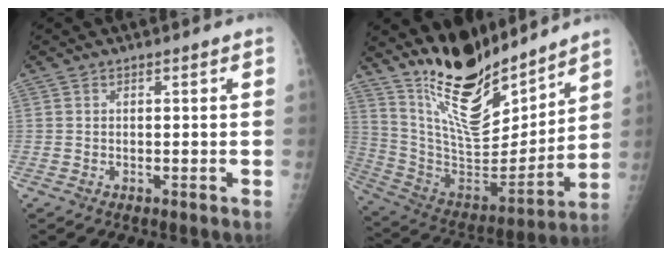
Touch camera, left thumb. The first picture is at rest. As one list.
[{"total": 20.9, "force": [16.6, 7.0, 10.6], "torque": [-0.137, -0.112, 0.300]}]